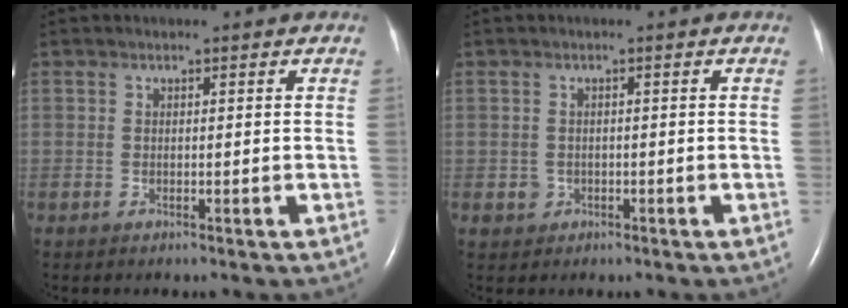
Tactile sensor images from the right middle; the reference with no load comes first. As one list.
[{"total": 1.5, "force": [-0.5, 1.4, 0.2], "torque": [0.000, 0.005, -0.006]}]